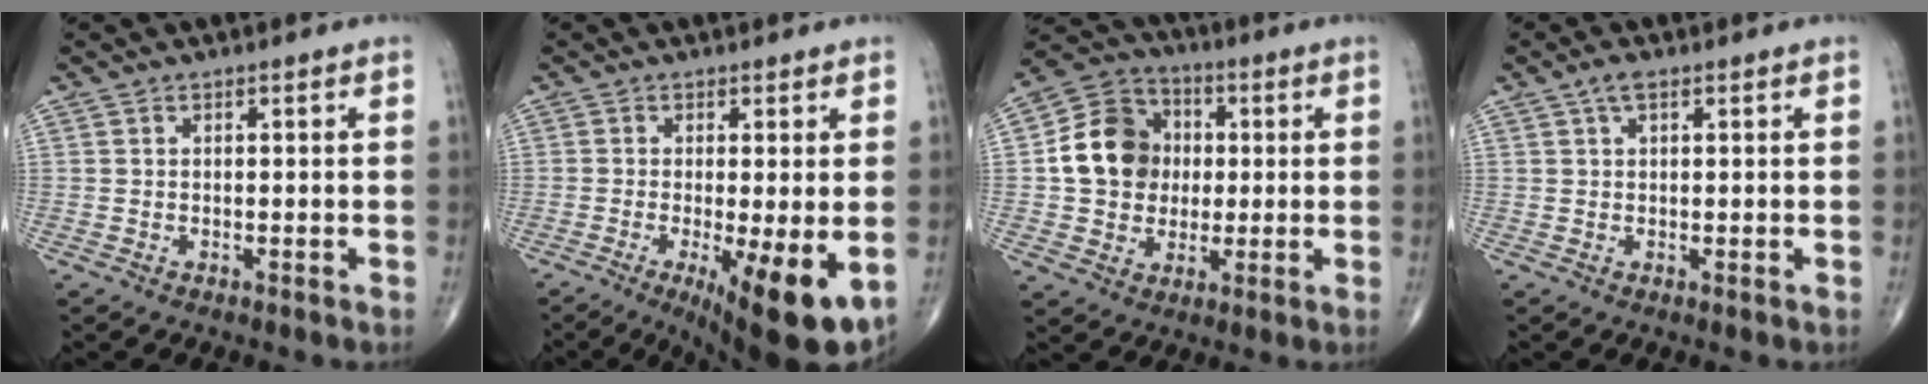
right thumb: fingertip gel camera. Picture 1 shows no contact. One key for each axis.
{"total": 12.0, "fx": -3.6, "fy": 3.2, "fz": 11.0, "tx": -0.155, "ty": -0.025, "tz": -0.046}
{"total": 13.3, "fx": 0.8, "fy": 11.4, "fz": 6.8, "tx": -0.096, "ty": 0.020, "tz": 0.009}
{"total": 2.2, "fx": 1.2, "fy": 0.9, "fz": 1.7, "tx": -0.038, "ty": 0.007, "tz": 0.022}